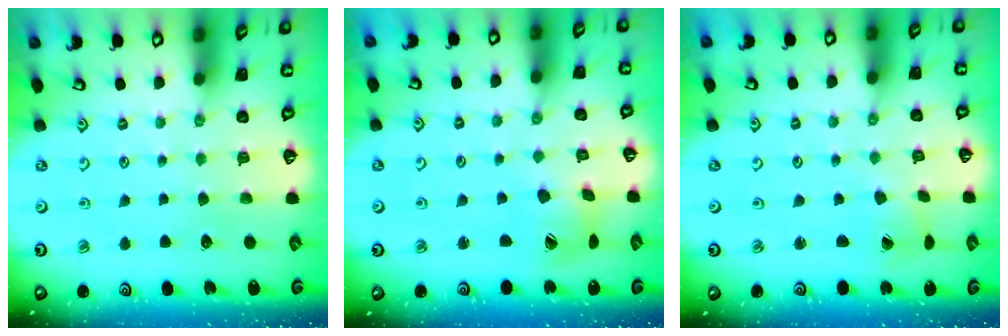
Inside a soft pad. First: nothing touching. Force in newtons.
{"total": 9.0, "press": 8.9, "slide": 1.1}
{"total": 1.7, "press": 1.7, "slide": 0.2}